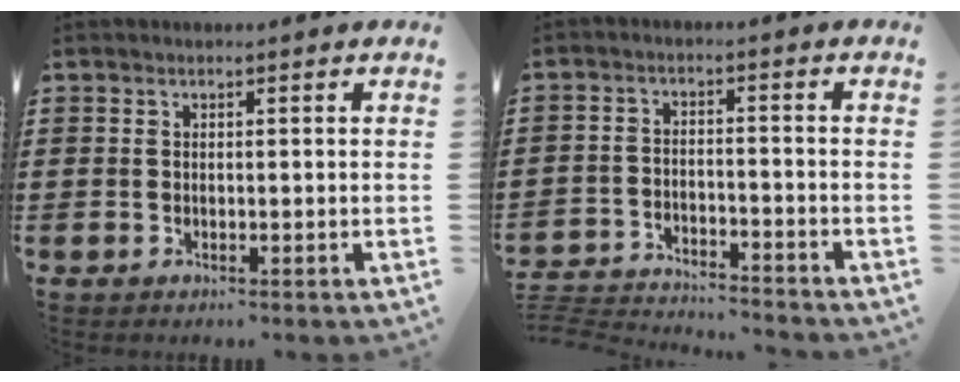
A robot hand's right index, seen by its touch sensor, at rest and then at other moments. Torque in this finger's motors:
{"motor_torque": [-1.95, 0.18, -1.05, -0.21]}